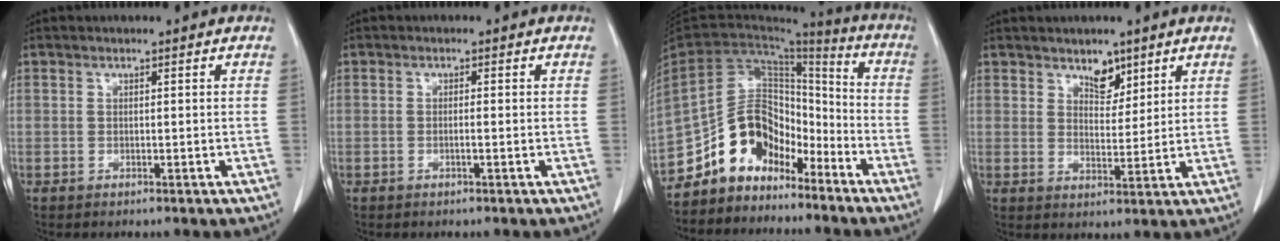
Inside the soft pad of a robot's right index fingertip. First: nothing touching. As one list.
[{"total": 0.7, "force": [-0.2, -0.1, 0.6], "torque": [-0.010, 0.002, -0.002]}, {"total": 12.8, "force": [-9.6, 7.4, 3.9], "torque": [-0.074, 0.065, -0.177]}, {"total": 4.1, "force": [3.0, 2.2, 1.8], "torque": [-0.023, -0.004, 0.052]}]